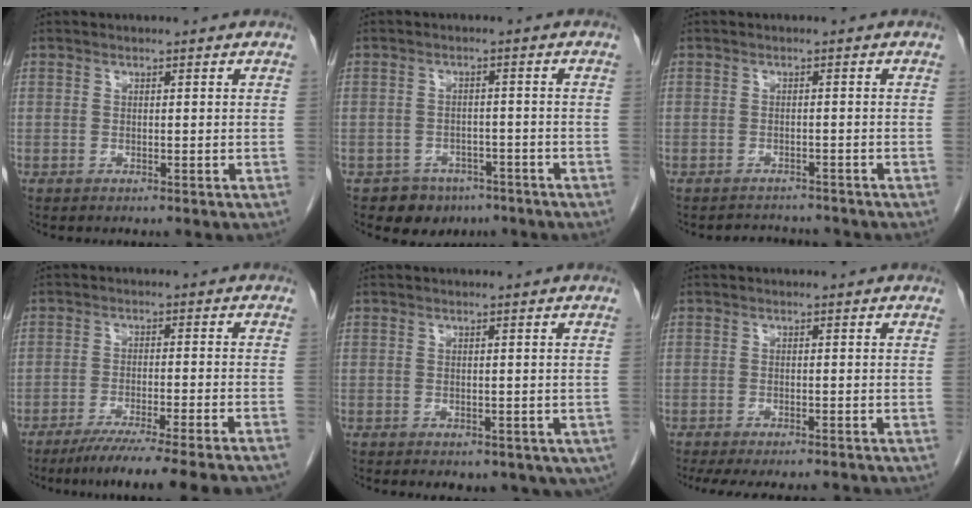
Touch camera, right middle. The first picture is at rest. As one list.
[{"total": 5.2, "force": [-3.7, 3.7, 0.7], "torque": [-0.004, 0.013, -0.047]}, {"total": 3.4, "force": [-3.3, 0.9, -0.2], "torque": [0.005, -0.002, -0.048]}, {"total": 12.9, "force": [-10.7, -1.1, 7.0], "torque": [-0.086, -0.037, -0.161]}, {"total": 8.8, "force": [-4.3, 5.1, 5.7], "torque": [-0.077, -0.008, -0.049]}, {"total": 10.5, "force": [-9.1, 2.4, 4.6], "torque": [-0.070, -0.010, -0.118]}]